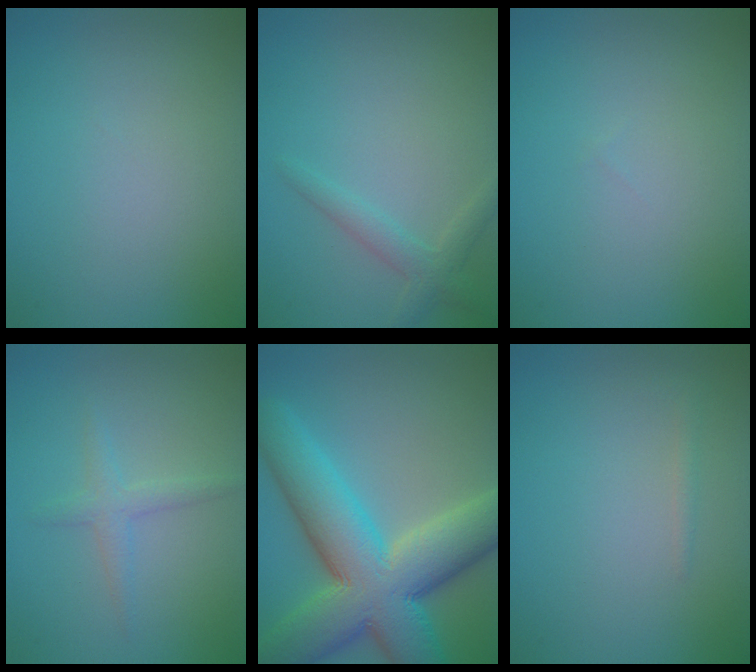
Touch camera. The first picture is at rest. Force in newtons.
{"total": 2.0, "press": 2.0, "slide": 0.1}
{"total": 0.0}
{"total": 1.6, "press": 1.6, "slide": 0.1}
{"total": 12.8, "press": 12.8, "slide": 0.7}
{"total": 0.6, "press": 0.6, "slide": 0.0}